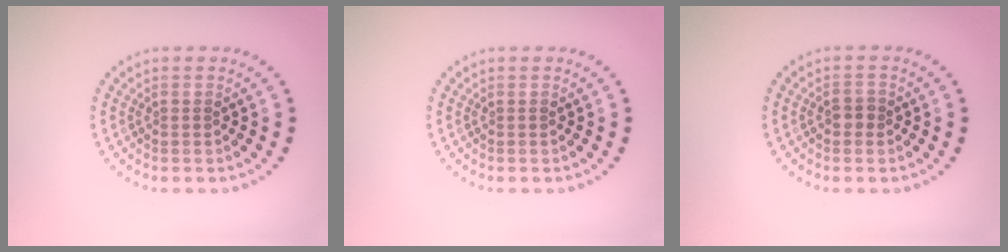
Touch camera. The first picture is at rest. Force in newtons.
{"total": 0.0}
{"total": 1.2, "press": 1.2, "slide": 0.3}